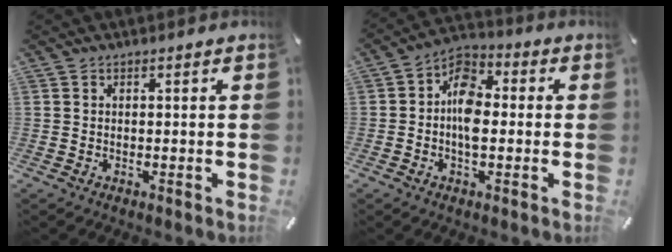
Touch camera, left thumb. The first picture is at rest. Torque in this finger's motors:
{"motor_torque": [0.74, 1.78, 1.18, -0.01, 0.05]}